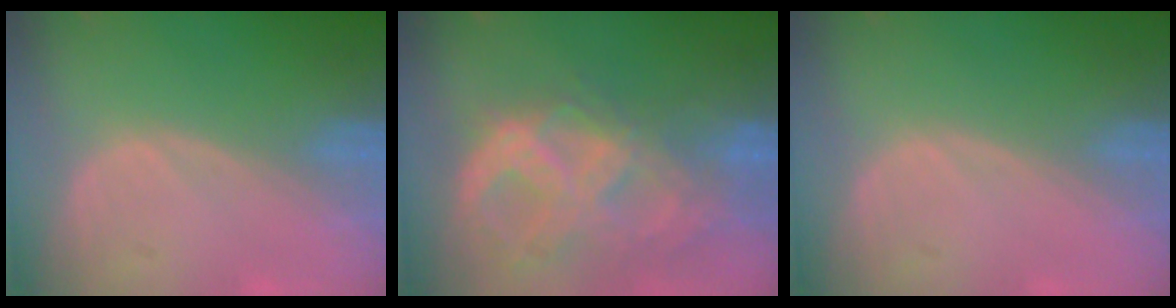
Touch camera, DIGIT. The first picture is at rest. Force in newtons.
{"total": 10.9, "press": 9.2, "slide": 5.8}
{"total": 0.0}